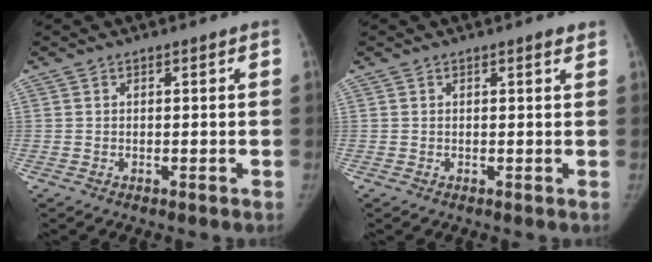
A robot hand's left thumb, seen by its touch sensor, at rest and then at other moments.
{"total": 1.1, "force": [0.8, 0.2, 0.8], "torque": [-0.009, -0.004, 0.011]}